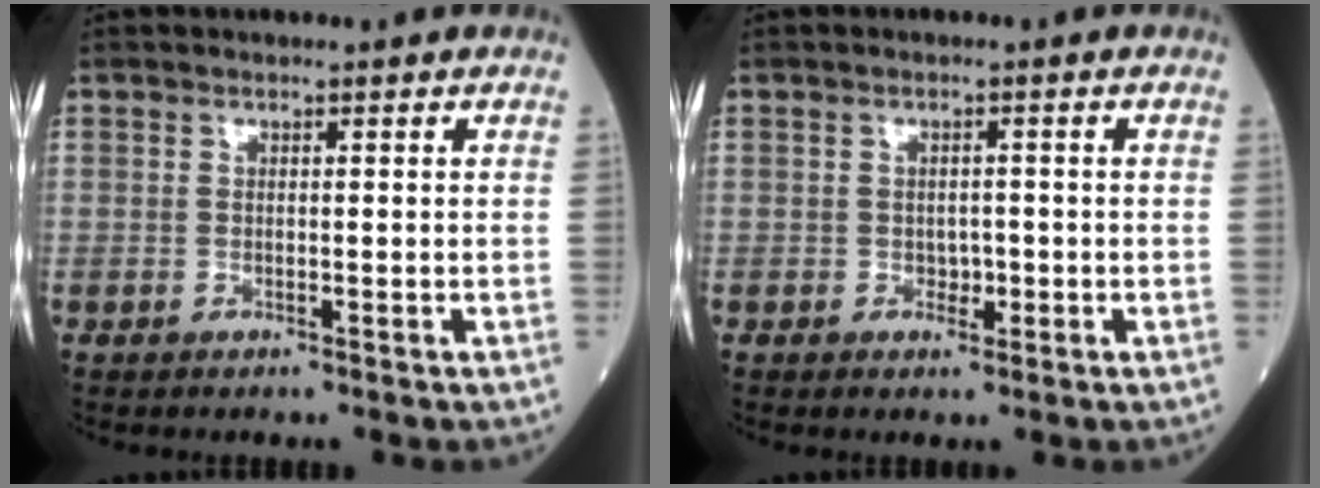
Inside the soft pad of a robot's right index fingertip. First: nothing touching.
{"total": 1.8, "force": [-0.6, 1.2, 1.2], "torque": [-0.014, 0.003, -0.006]}